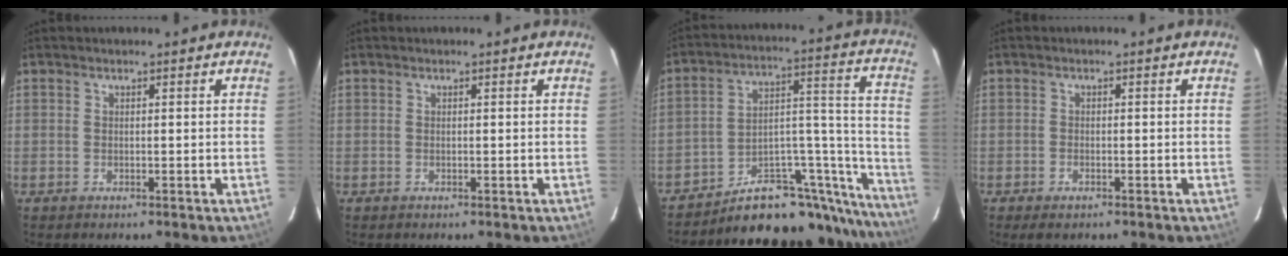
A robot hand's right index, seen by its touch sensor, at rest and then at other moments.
{"total": 0.0}
{"total": 24.5, "force": [-21.5, 8.0, 8.5], "torque": [-0.064, 0.069, -0.309]}
{"total": 1.8, "force": [-1.3, 0.7, 1.0], "torque": [-0.024, -0.003, -0.025]}